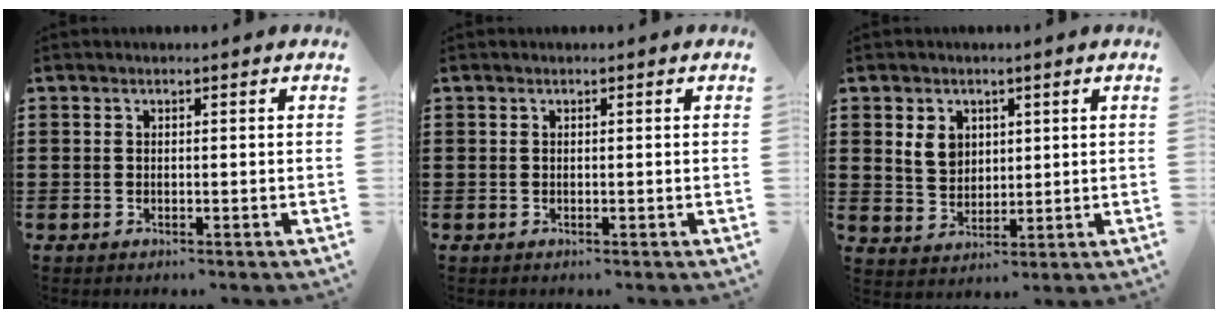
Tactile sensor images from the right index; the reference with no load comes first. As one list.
[{"total": 0.0}, {"total": 4.3, "force": [1.7, 3.4, 2.0], "torque": [-0.053, 0.010, 0.030]}]